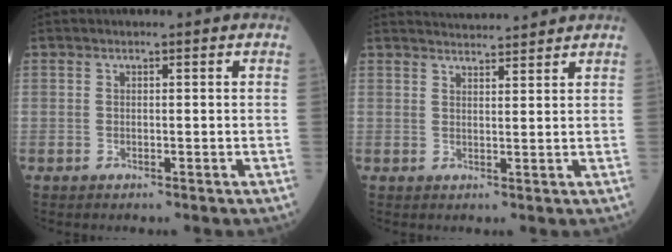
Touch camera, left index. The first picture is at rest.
{"total": 6.2, "force": [6.1, 0.0, 1.1], "torque": [-0.022, 0.025, 0.084]}